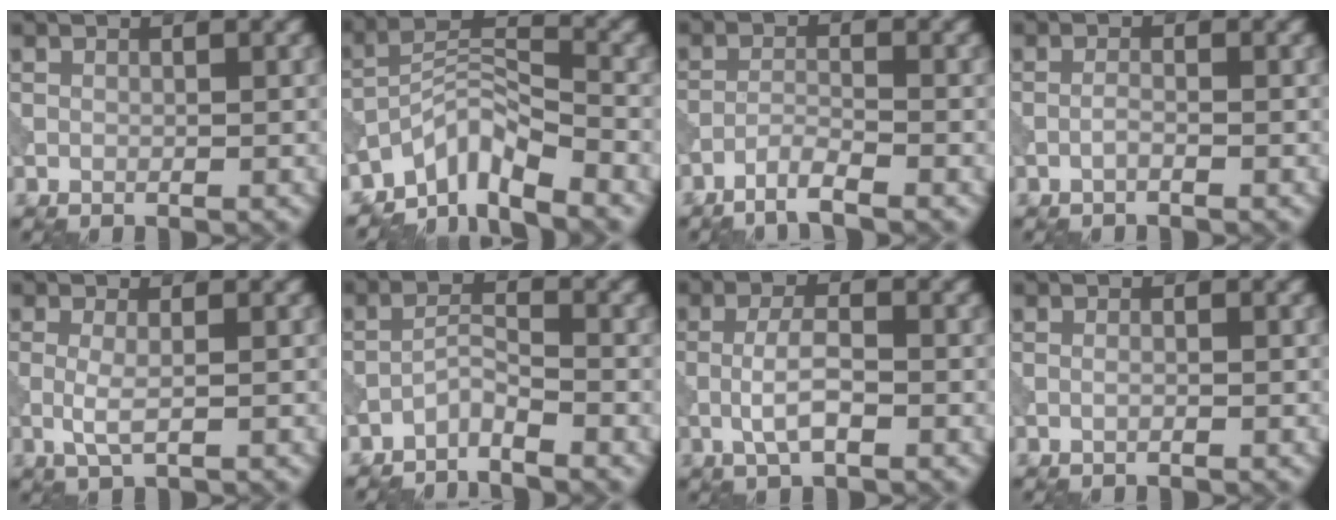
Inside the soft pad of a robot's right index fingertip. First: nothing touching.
{"total": 5.9, "force": [-4.9, 1.4, 3.0], "torque": [-0.043, 0.004, -0.103]}
{"total": 2.5, "force": [-2.0, 0.2, 1.5], "torque": [-0.027, 0.002, -0.048]}
{"total": 0.9, "force": [-0.6, 0.1, 0.6], "torque": [-0.013, 0.002, -0.013]}
{"total": 1.9, "force": [-0.3, 0.4, 1.9], "torque": [-0.044, -0.004, -0.009]}
{"total": 2.3, "force": [-2.1, 0.2, 1.1], "torque": [-0.021, 0.007, -0.047]}
{"total": 3.3, "force": [-1.0, 1.0, 3.0], "torque": [-0.065, 0.002, -0.025]}
{"total": 0.6, "force": [-0.3, 0.1, 0.5], "torque": [-0.013, -0.002, -0.008]}